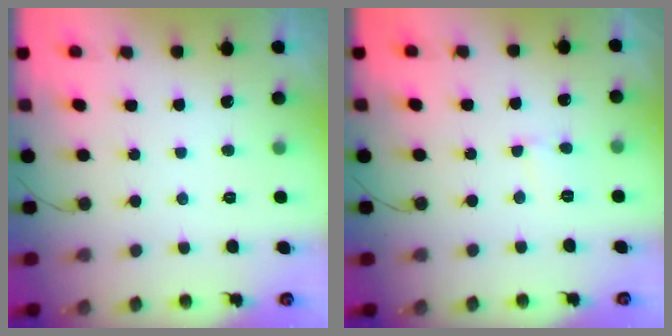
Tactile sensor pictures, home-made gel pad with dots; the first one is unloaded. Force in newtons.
{"total": 2.6, "press": 2.6, "slide": 0.3}